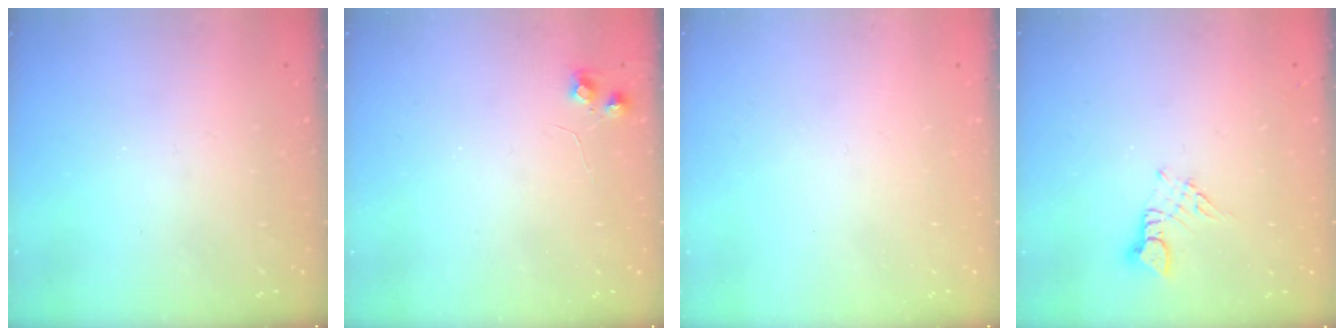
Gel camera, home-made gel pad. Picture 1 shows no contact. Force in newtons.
{"total": 5.3, "press": 5.3, "slide": 0.7}
{"total": 0.0}
{"total": 3.0, "press": 3.0, "slide": 0.3}